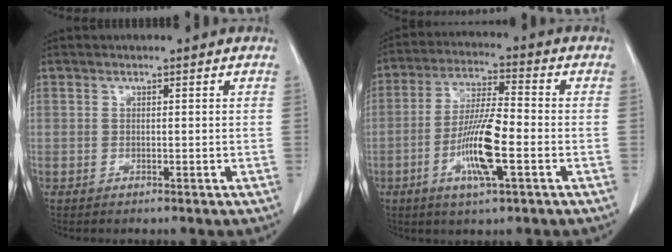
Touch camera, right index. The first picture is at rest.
{"total": 10.5, "force": [-3.3, 1.3, 9.8], "torque": [-0.188, -0.006, -0.062]}